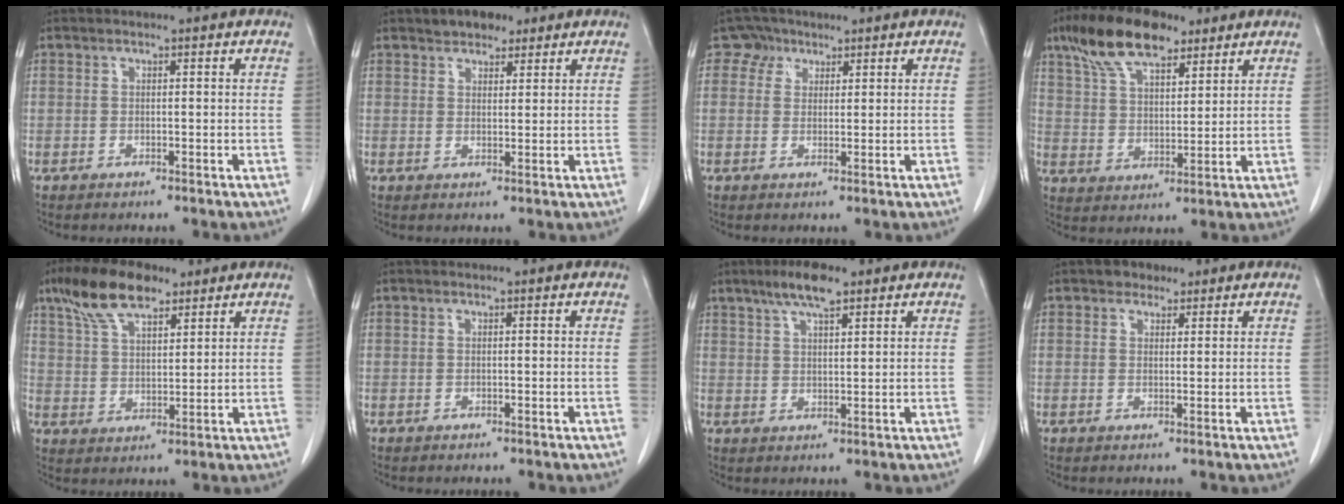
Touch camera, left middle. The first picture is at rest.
{"total": 4.5, "force": [3.3, 2.2, 2.0], "torque": [-0.032, 0.010, 0.057]}
{"total": 2.7, "force": [1.7, 2.0, -0.2], "torque": [0.007, 0.002, 0.025]}
{"total": 12.4, "force": [8.6, 4.7, 7.5], "torque": [-0.143, 0.023, 0.158]}
{"total": 10.1, "force": [7.0, 3.9, 6.1], "torque": [-0.124, 0.021, 0.135]}
{"total": 0.0}
{"total": 6.1, "force": [4.3, 1.2, 4.2], "torque": [-0.085, 0.007, 0.076]}
{"total": 2.6, "force": [1.8, 1.7, 0.7], "torque": [-0.012, 0.006, 0.026]}